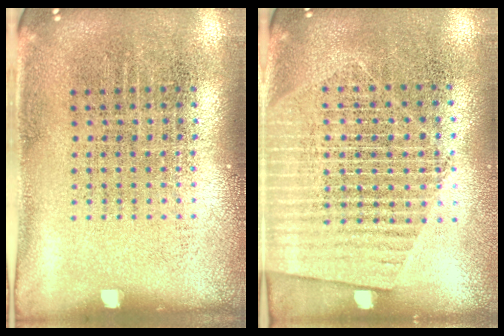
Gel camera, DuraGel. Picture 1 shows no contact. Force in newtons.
{"total": 1.7, "press": 1.5, "slide": 0.8}